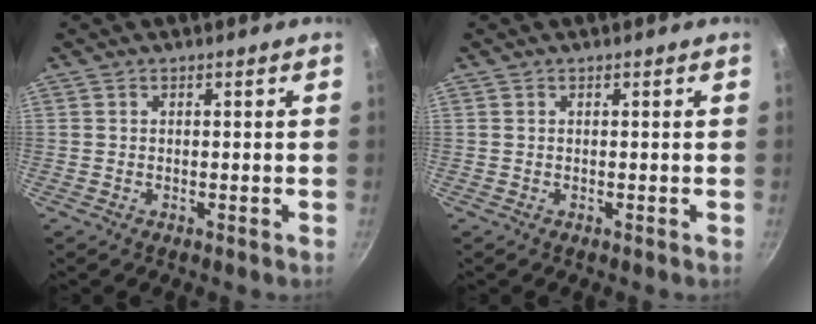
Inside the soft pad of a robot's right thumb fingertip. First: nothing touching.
{"total": 0.0}